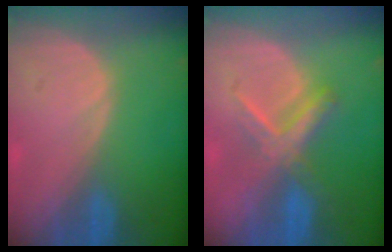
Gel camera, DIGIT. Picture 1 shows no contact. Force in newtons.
{"total": 5.5, "press": 5.4, "slide": 1.1}